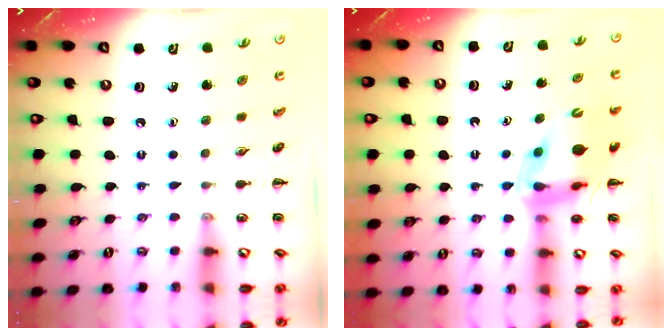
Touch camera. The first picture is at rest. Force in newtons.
{"total": 13.7, "press": 13.2, "slide": 3.7}